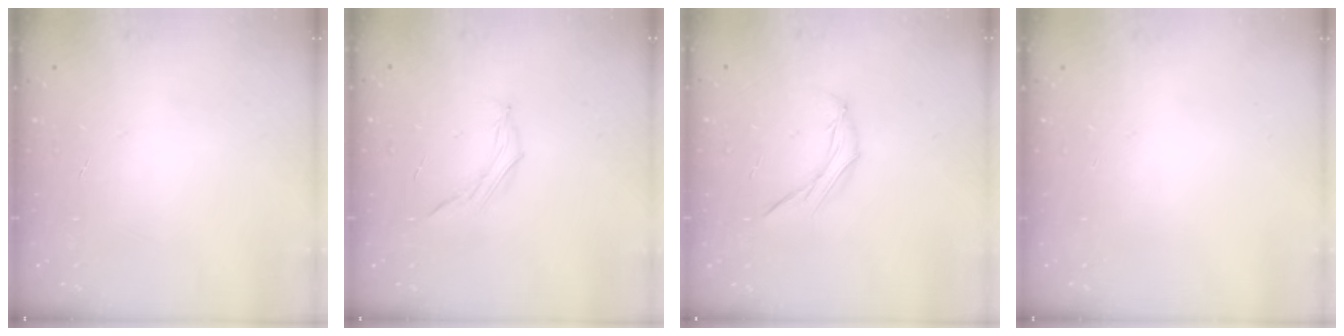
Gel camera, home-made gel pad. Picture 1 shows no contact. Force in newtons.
{"total": 3.5, "press": 3.3, "slide": 1.0}
{"total": 6.0, "press": 5.9, "slide": 1.0}
{"total": 0.0}